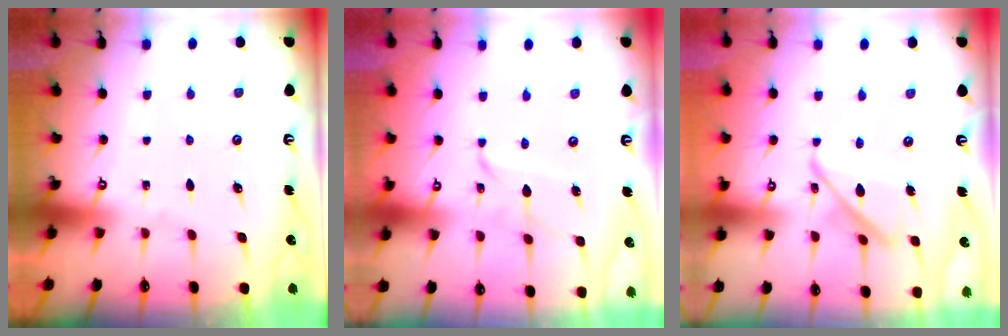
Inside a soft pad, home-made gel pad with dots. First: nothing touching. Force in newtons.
{"total": 3.5, "press": 3.5, "slide": 0.2}
{"total": 13.0, "press": 12.9, "slide": 1.2}